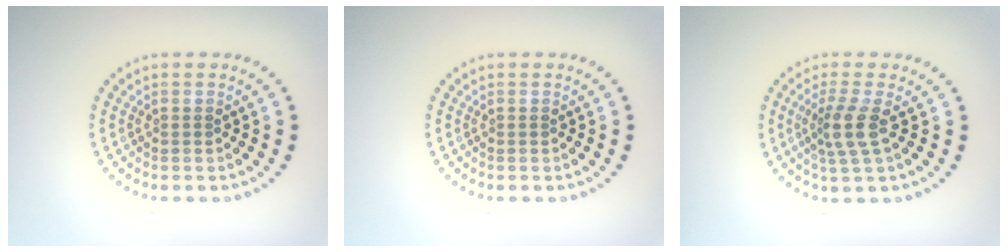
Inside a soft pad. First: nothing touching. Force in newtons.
{"total": 0.0}
{"total": 2.8, "press": 2.1, "slide": 1.8}